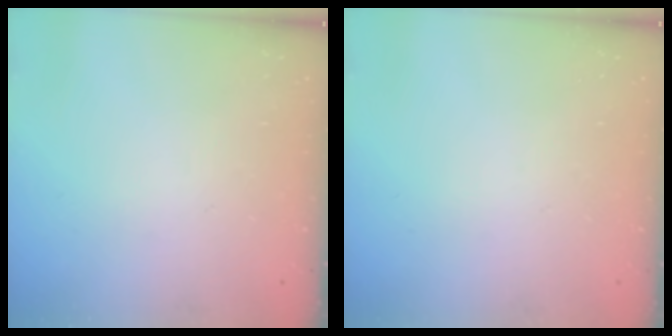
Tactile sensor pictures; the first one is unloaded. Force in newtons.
{"total": 0.0}